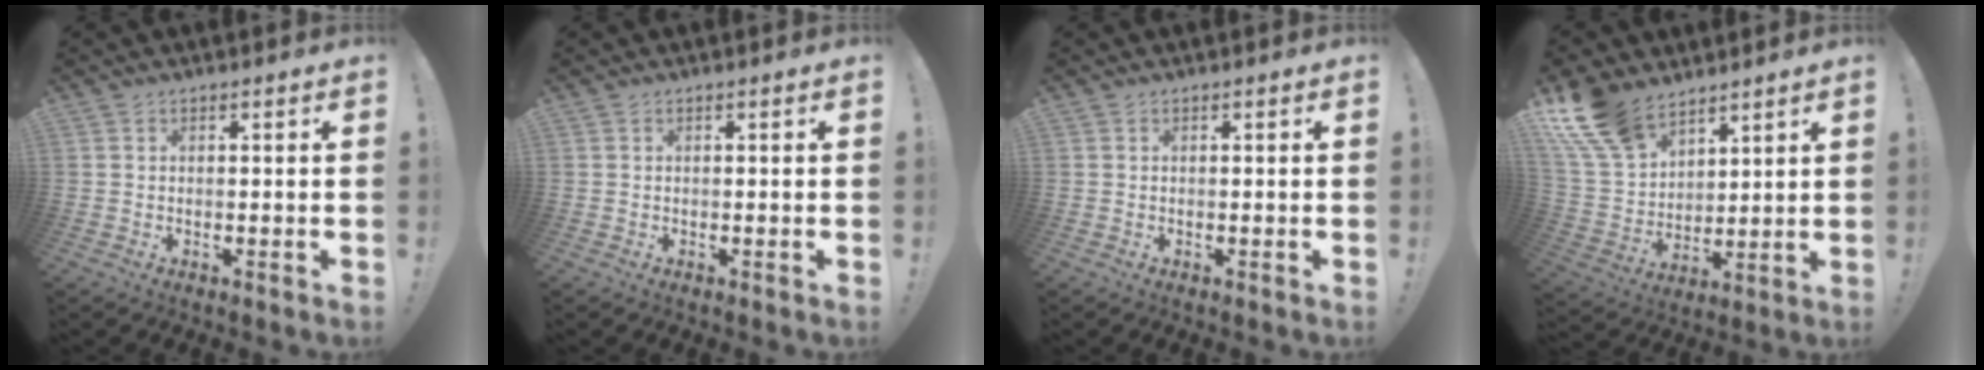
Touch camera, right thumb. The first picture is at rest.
{"total": 0.0}
{"total": 0.0}
{"total": 15.6, "force": [11.2, 8.6, 6.8], "torque": [-0.150, -0.067, 0.216]}